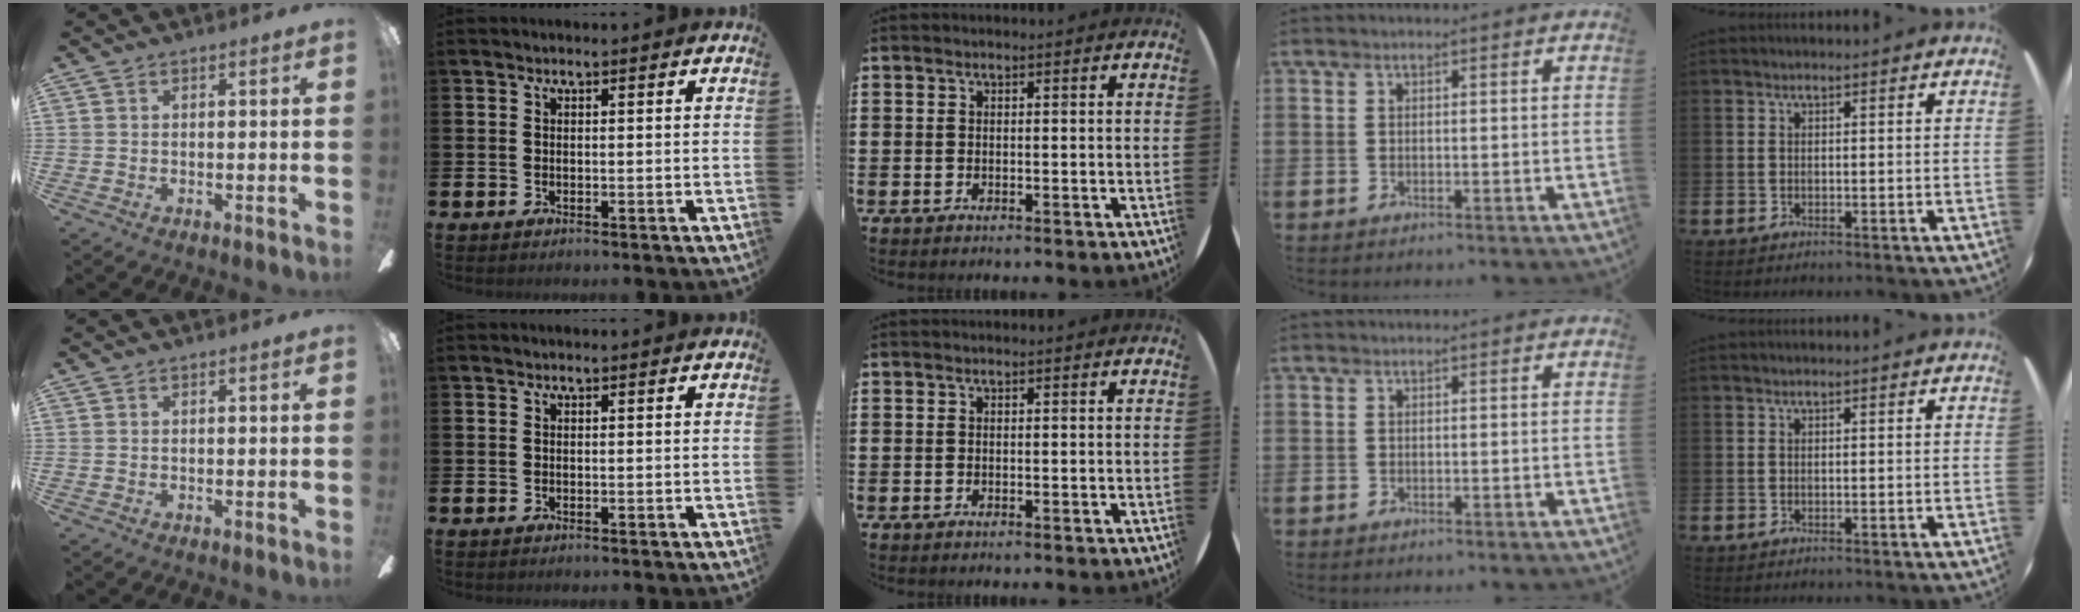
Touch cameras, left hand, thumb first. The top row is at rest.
{}